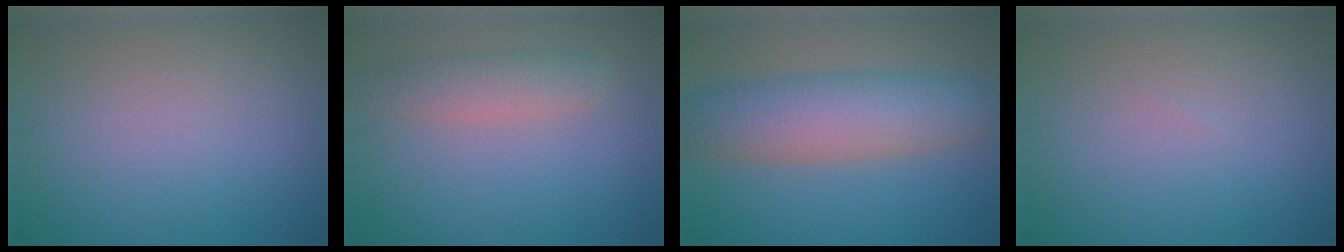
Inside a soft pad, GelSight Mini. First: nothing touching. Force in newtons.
{"total": 3.0, "press": 3.0, "slide": 0.1}
{"total": 7.8, "press": 7.8, "slide": 0.4}
{"total": 0.0}